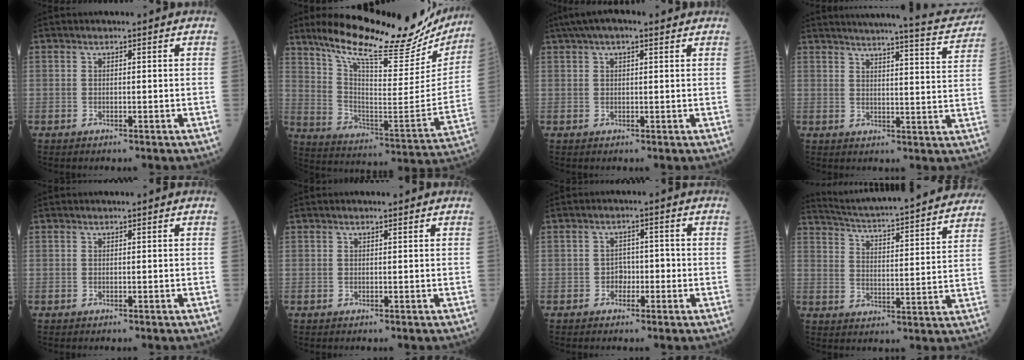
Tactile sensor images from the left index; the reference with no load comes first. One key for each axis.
{"total": 26.9, "fx": 22.6, "fy": 6.0, "fz": 13.4, "tx": -0.219, "ty": -0.035, "tz": 0.317}
{"total": 7.0, "fx": 4.9, "fy": 1.9, "fz": 4.6, "tx": -0.083, "ty": 0.048, "tz": 0.079}
{"total": 15.6, "fx": 14.7, "fy": 0.1, "fz": 5.3, "tx": -0.073, "ty": -0.047, "tz": 0.167}
{"total": 0.0}
{"total": 0.5, "fx": 0.4, "fy": 0.1, "fz": 0.3, "tx": -0.012, "ty": 0.003, "tz": 0.006}
{"total": 2.4, "fx": -0.9, "fy": 1.7, "fz": 1.4, "tx": -0.014, "ty": 0.009, "tz": -0.017}
{"total": 26.3, "fx": 24.2, "fy": 1.2, "fz": 10.2, "tx": -0.167, "ty": -0.030, "tz": 0.320}